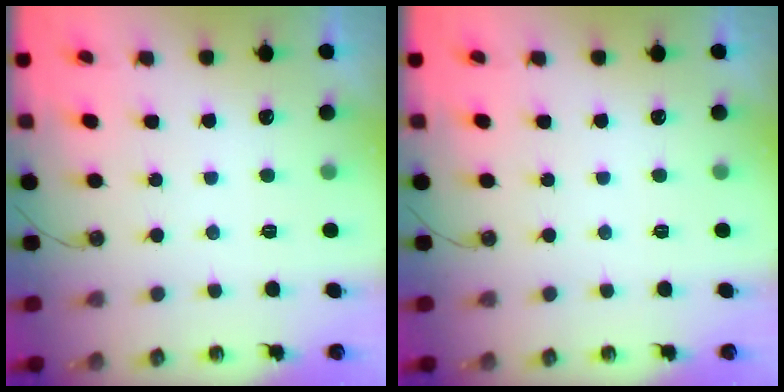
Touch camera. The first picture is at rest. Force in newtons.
{"total": 0.0}